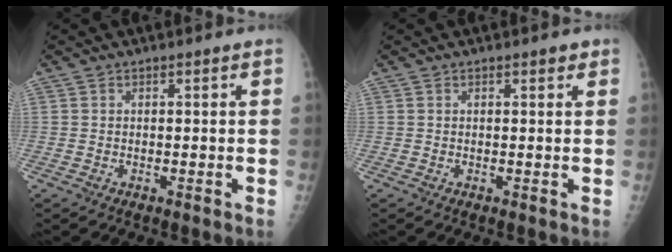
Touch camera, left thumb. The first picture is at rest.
{"total": 1.0, "force": [0.6, 0.5, 0.6], "torque": [-0.002, 0.000, 0.005]}